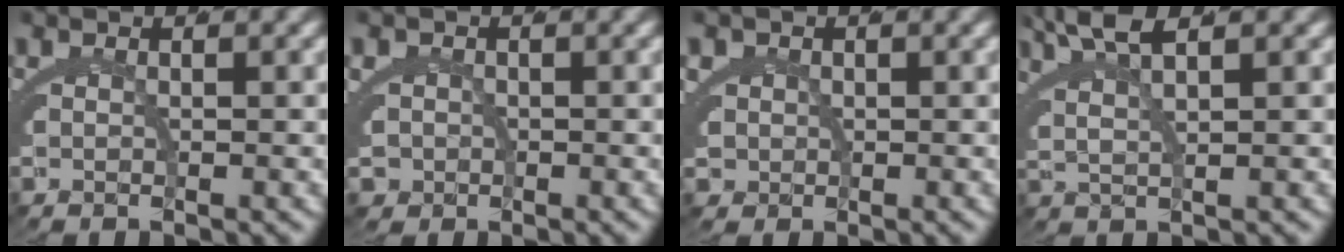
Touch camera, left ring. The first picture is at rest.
{"total": 4.4, "force": [-1.1, 4.1, 1.3], "torque": [-0.041, -0.024, -0.017]}
{"total": 4.2, "force": [0.0, 3.9, 1.6], "torque": [-0.050, -0.019, 0.003]}
{"total": 4.5, "force": [3.0, 1.0, 3.2], "torque": [-0.061, 0.009, 0.052]}